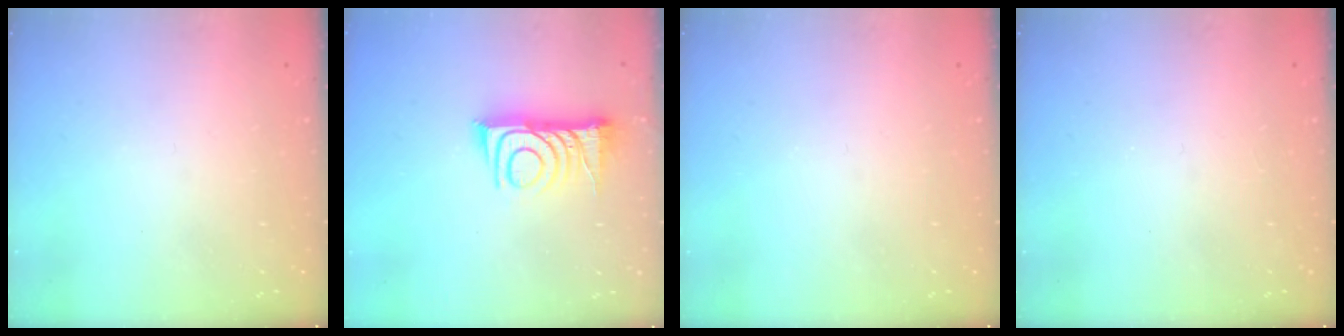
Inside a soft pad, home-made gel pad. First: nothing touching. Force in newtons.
{"total": 12.5, "press": 12.5, "slide": 0.9}
{"total": 0.0}
{"total": 2.6, "press": 2.6, "slide": 0.4}